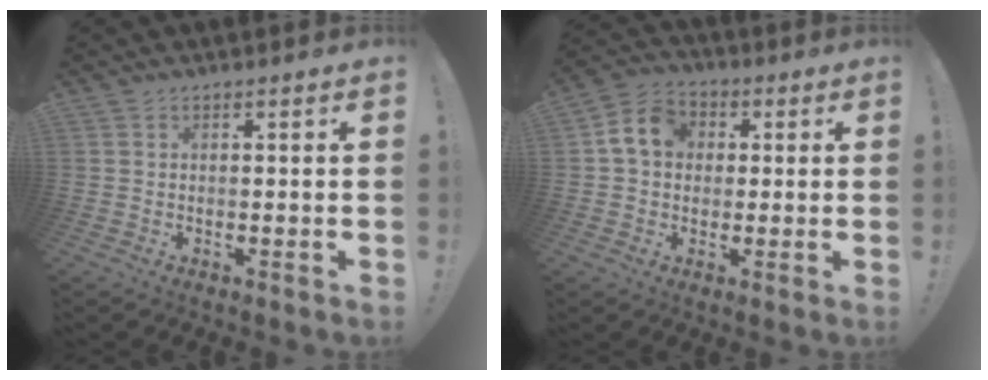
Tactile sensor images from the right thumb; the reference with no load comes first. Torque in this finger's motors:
{"motor_torque": [0.70, 0.58, 0.68, -0.08, 0.00]}